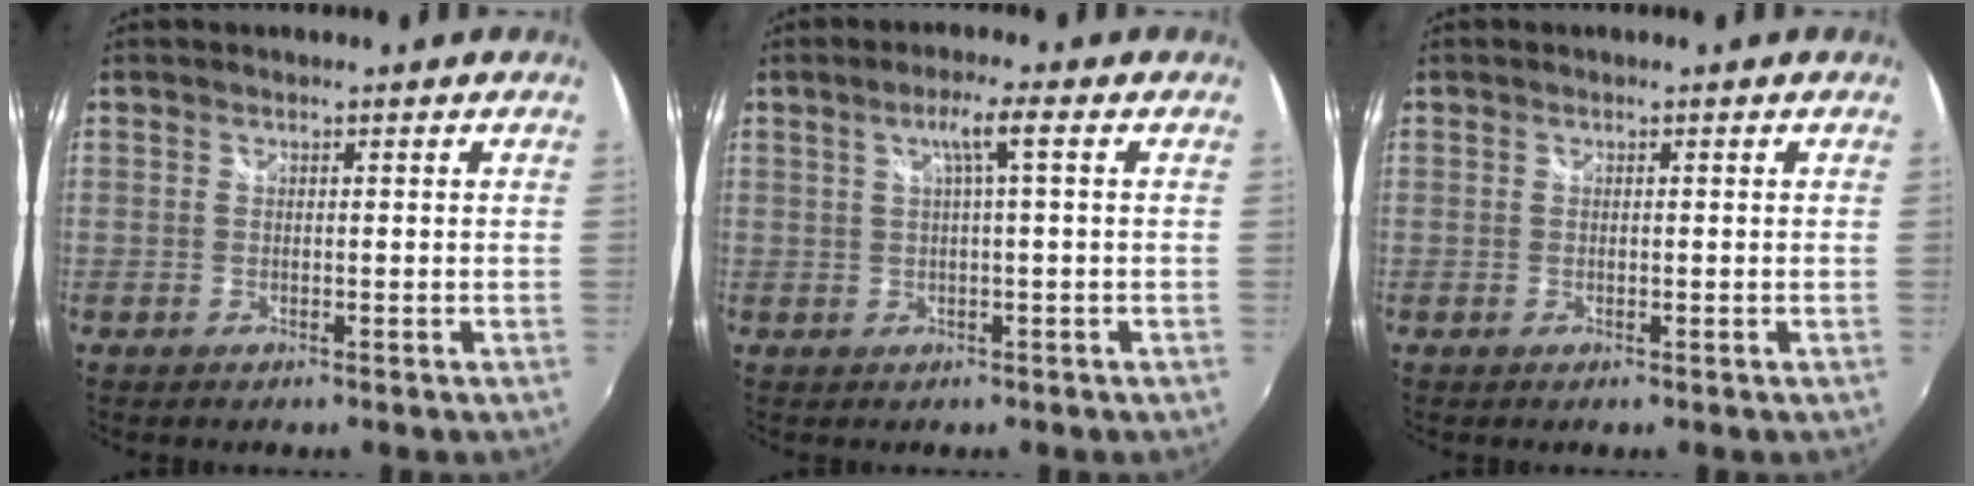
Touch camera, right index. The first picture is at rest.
{"total": 3.8, "force": [0.9, -0.3, 3.6], "torque": [-0.067, 0.006, 0.017]}
{"total": 0.0}